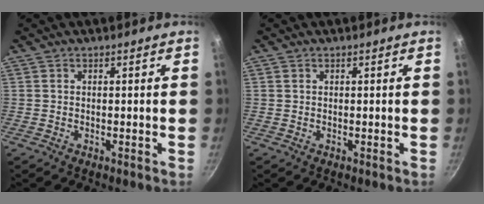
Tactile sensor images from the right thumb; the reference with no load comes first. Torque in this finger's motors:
{"motor_torque": [-0.08, -0.21, -0.28, 0.17, -0.01]}